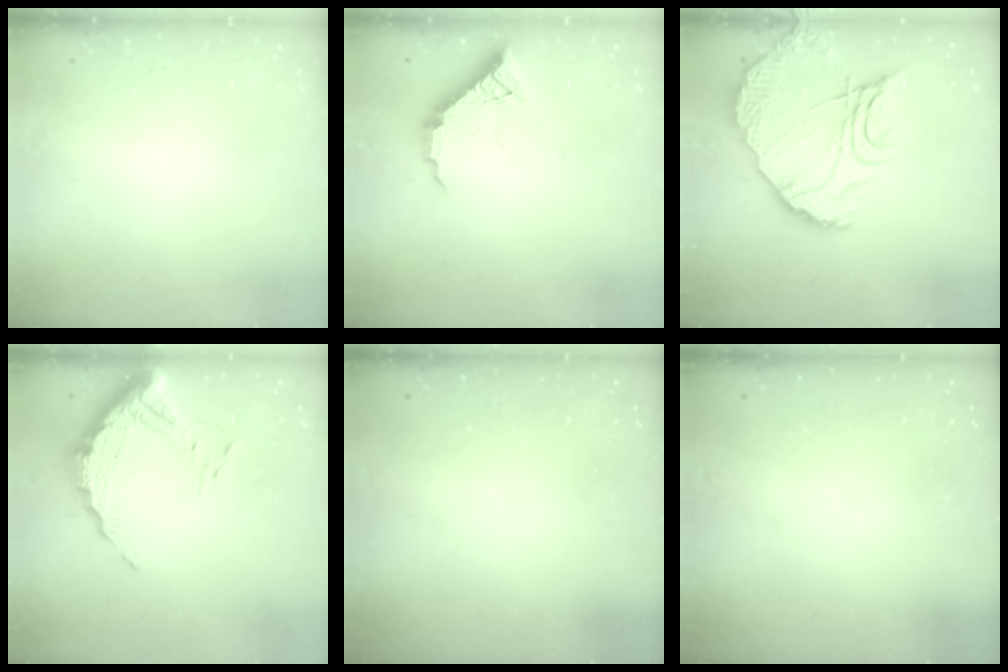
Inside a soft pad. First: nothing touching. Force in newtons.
{"total": 10.1, "press": 10.1, "slide": 0.6}
{"total": 14.9, "press": 14.8, "slide": 1.2}
{"total": 12.7, "press": 12.7, "slide": 0.9}
{"total": 3.2, "press": 3.2, "slide": 0.1}
{"total": 3.3, "press": 3.3, "slide": 0.1}